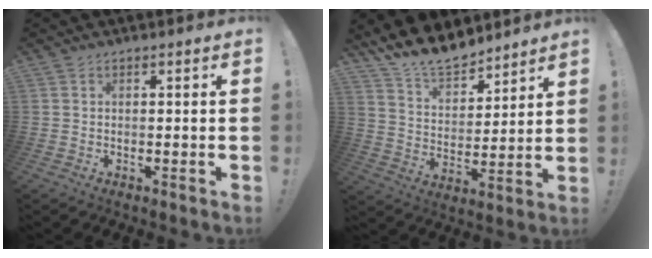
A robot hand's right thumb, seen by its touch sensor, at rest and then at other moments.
{"total": 12.7, "force": [11.2, 4.9, 3.4], "torque": [-0.079, -0.089, 0.211]}